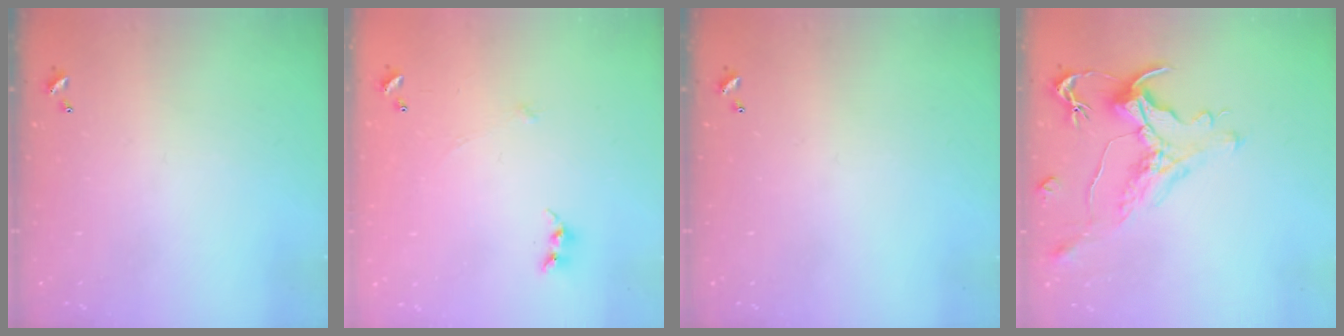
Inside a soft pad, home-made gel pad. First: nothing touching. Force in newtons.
{"total": 4.1, "press": 4.1, "slide": 0.2}
{"total": 0.0}
{"total": 1.5, "press": 0.7, "slide": 1.3}